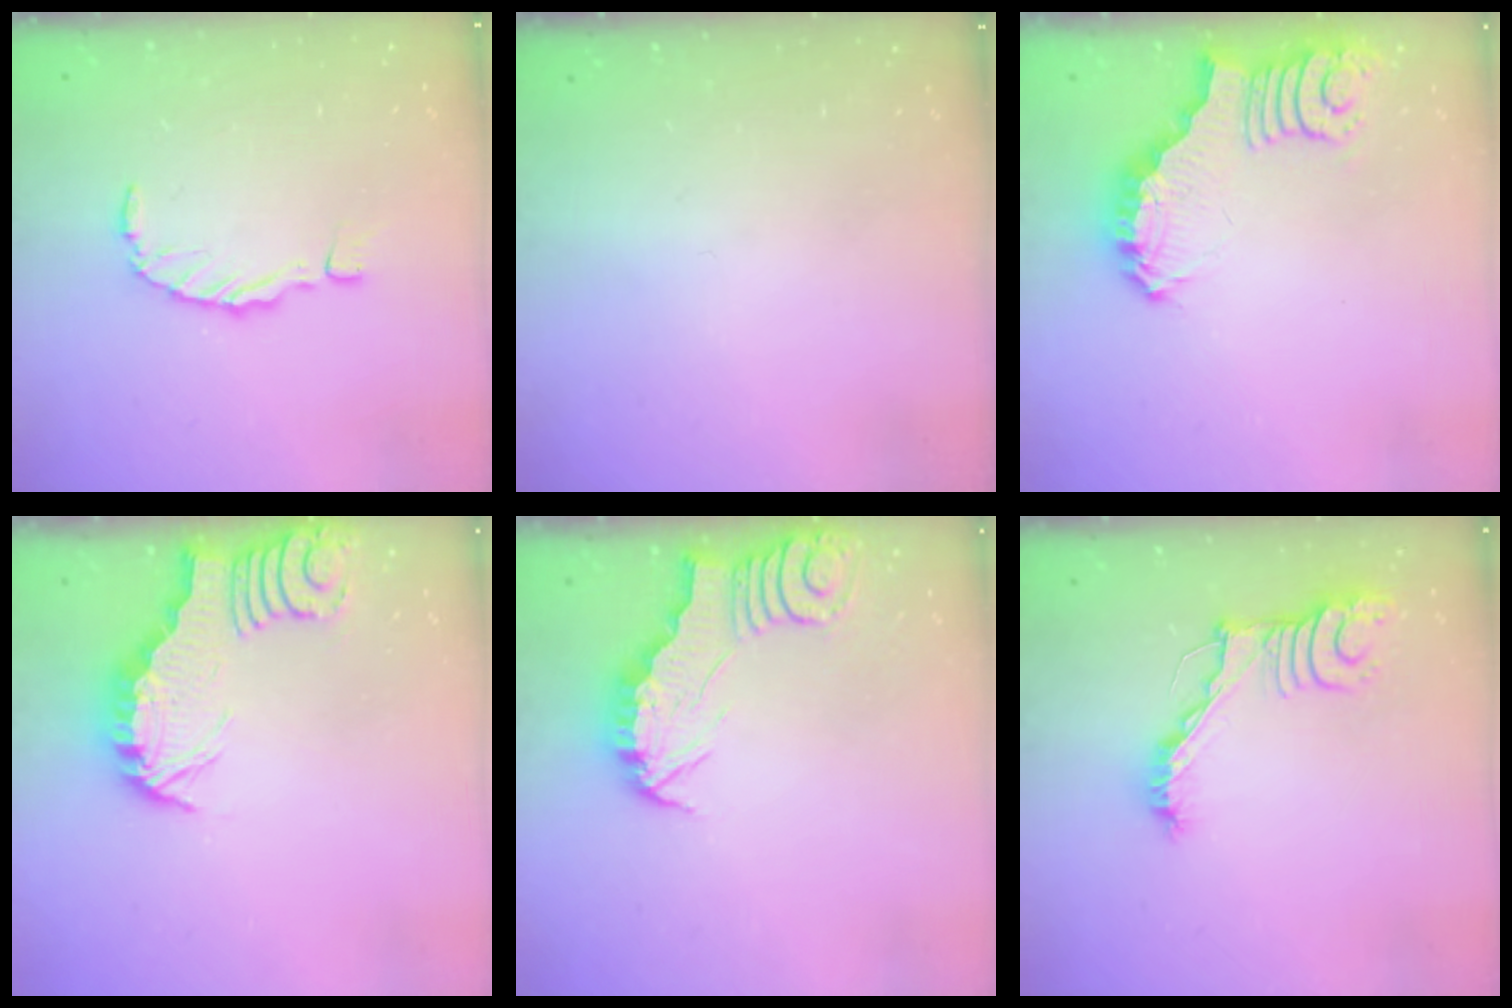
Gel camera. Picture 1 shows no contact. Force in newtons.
{"total": 0.0}
{"total": 3.2, "press": 3.1, "slide": 0.6}
{"total": 2.6, "press": 2.6, "slide": 0.2}
{"total": 2.6, "press": 2.6, "slide": 0.2}
{"total": 12.8, "press": 12.8, "slide": 0.3}